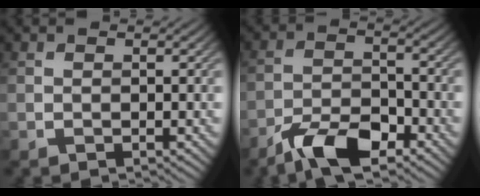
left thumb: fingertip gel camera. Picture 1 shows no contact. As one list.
[{"total": 8.0, "force": [-5.8, 2.6, 4.8], "torque": [-0.091, 0.001, -0.114]}]